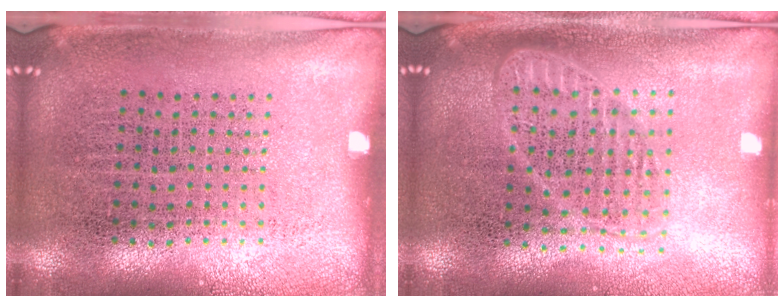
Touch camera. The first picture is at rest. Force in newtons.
{"total": 1.8, "press": 1.5, "slide": 0.9}